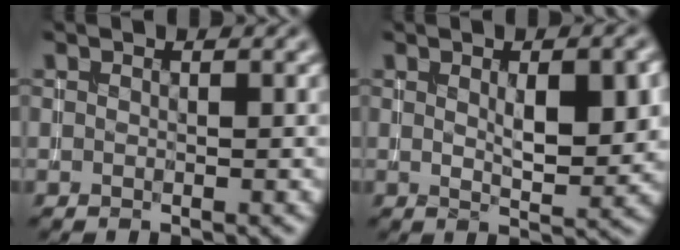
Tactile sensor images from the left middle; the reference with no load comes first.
{"total": 4.8, "force": [0.9, 1.7, 4.4], "torque": [-0.066, 0.000, 0.019]}